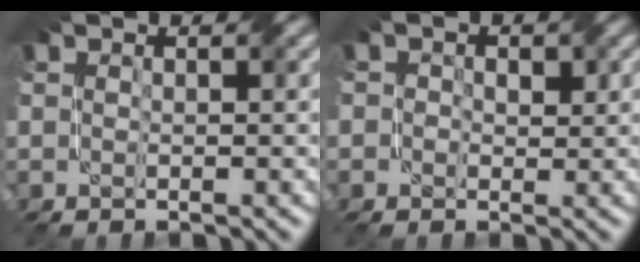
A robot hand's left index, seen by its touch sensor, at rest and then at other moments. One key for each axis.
{"total": 2.1, "fx": 0.2, "fy": 1.8, "fz": 1.0, "tx": -0.014, "ty": 0.005, "tz": 0.000}